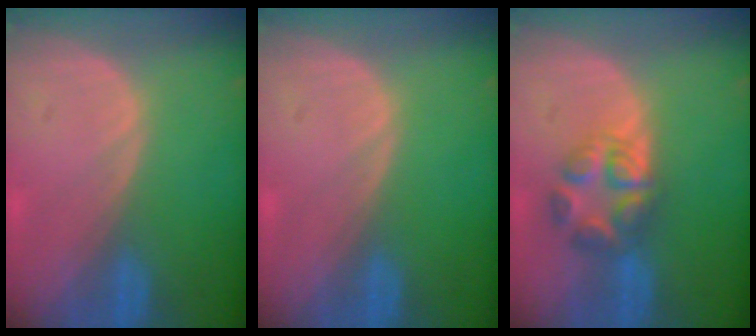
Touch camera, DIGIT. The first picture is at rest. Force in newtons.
{"total": 0.0}
{"total": 5.8, "press": 5.8, "slide": 0.1}